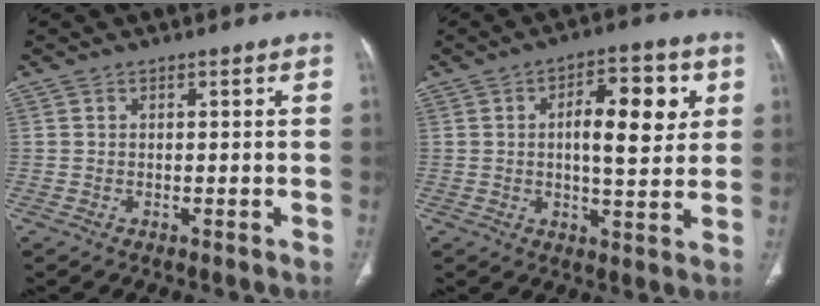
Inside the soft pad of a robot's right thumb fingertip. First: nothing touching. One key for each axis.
{"total": 11.7, "fx": 2.8, "fy": 4.8, "fz": 10.3, "tx": -0.122, "ty": -0.006, "tz": 0.038}